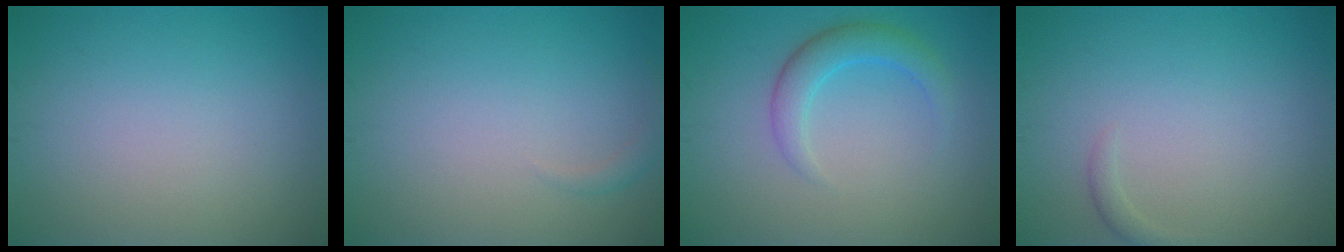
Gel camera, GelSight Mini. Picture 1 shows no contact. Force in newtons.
{"total": 0.9, "press": 0.9, "slide": 0.1}
{"total": 3.0, "press": 3.0, "slide": 0.1}
{"total": 0.8, "press": 0.8, "slide": 0.1}